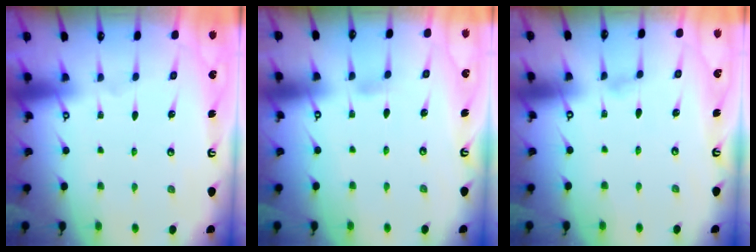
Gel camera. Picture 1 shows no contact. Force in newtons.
{"total": 2.8, "press": 2.8, "slide": 0.2}
{"total": 2.4, "press": 2.4, "slide": 0.3}